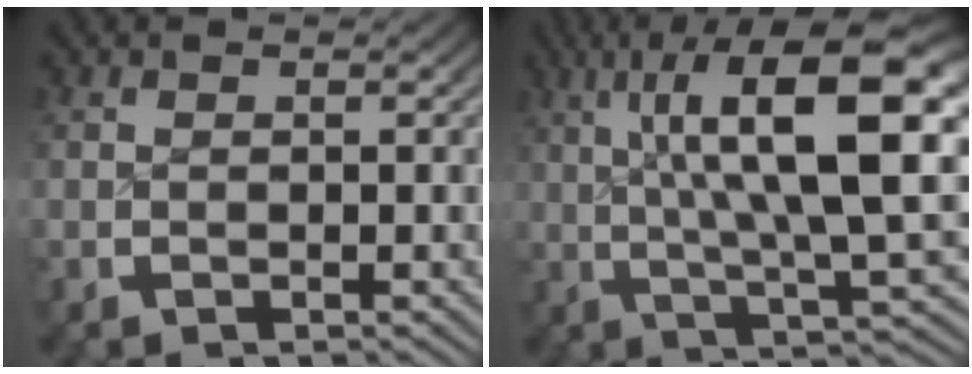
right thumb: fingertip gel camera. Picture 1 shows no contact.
{"total": 13.5, "force": [2.8, 5.7, 12.0], "torque": [-0.171, -0.017, 0.042]}